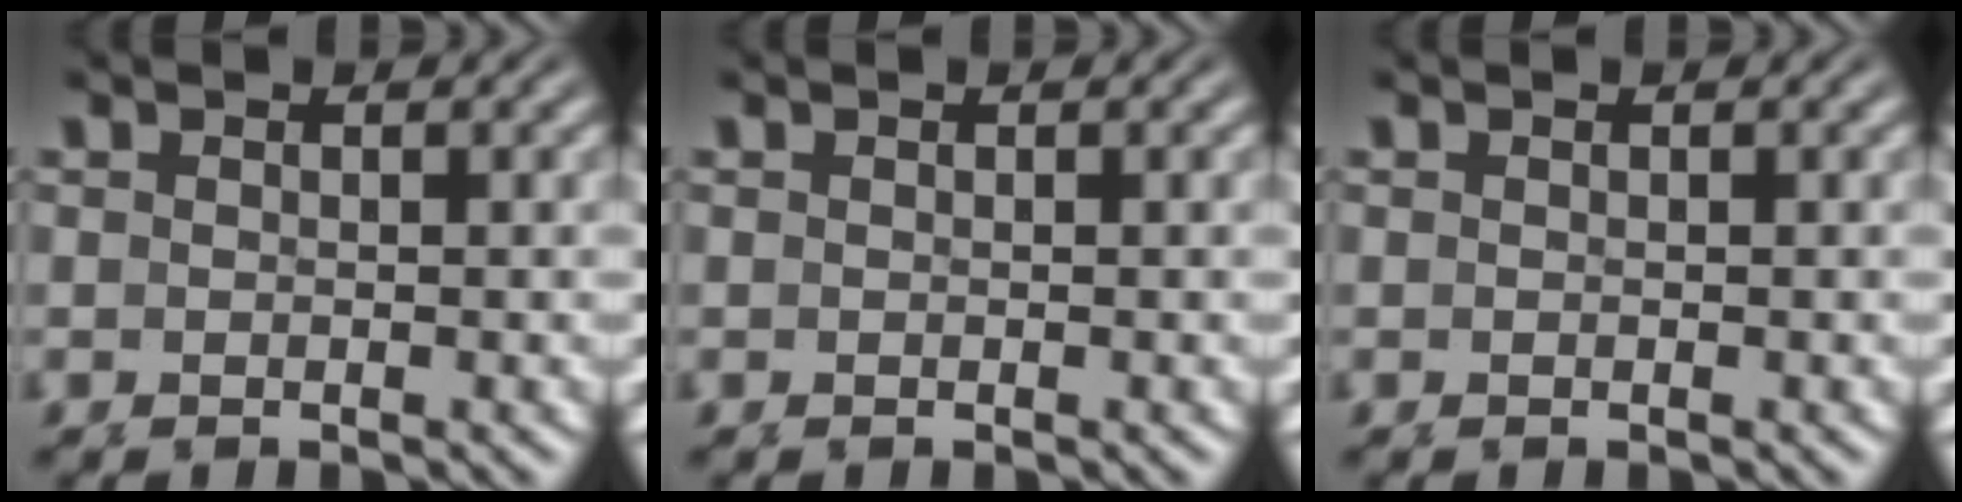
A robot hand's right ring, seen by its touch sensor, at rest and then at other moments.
{"total": 0.0}
{"total": 0.0}